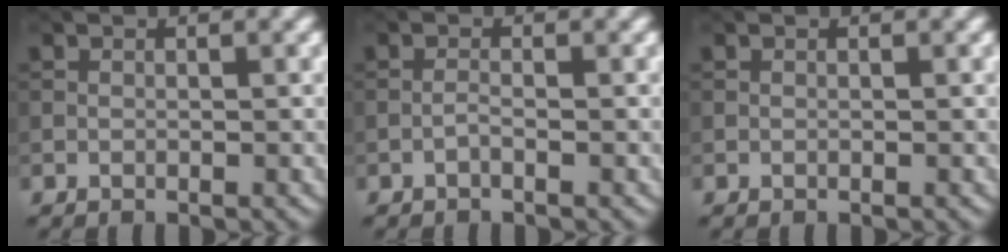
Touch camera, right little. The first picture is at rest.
{"total": 0.8, "force": [-0.6, 0.0, 0.5], "torque": [-0.014, 0.001, -0.016]}
{"total": 0.0}